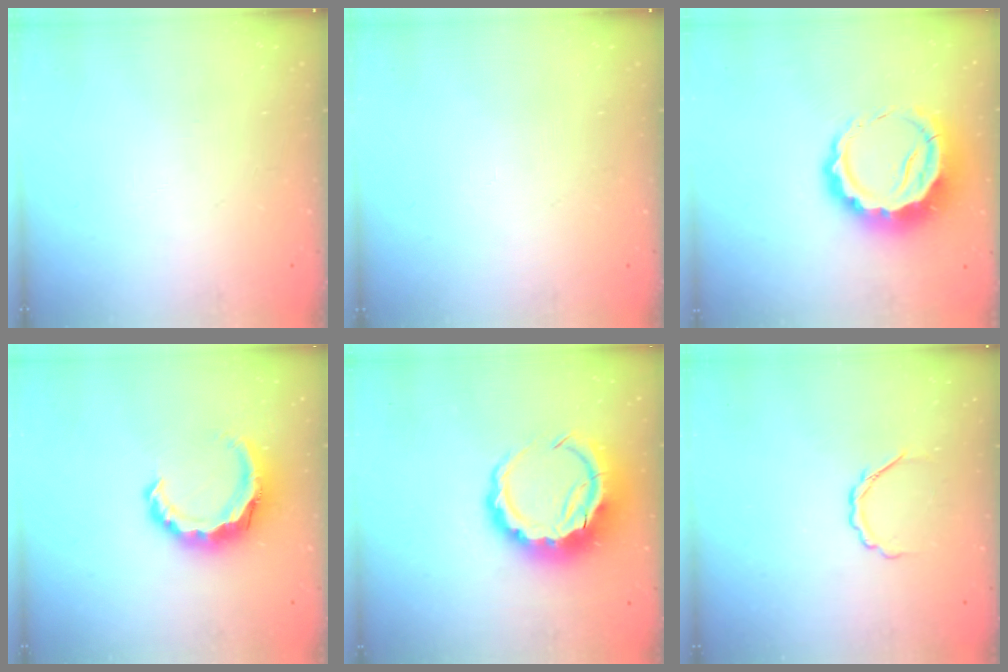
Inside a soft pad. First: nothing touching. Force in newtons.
{"total": 0.0}
{"total": 12.0, "press": 11.7, "slide": 2.7}
{"total": 8.9, "press": 8.8, "slide": 1.2}
{"total": 10.7, "press": 10.4, "slide": 2.6}
{"total": 3.1, "press": 3.0, "slide": 1.0}